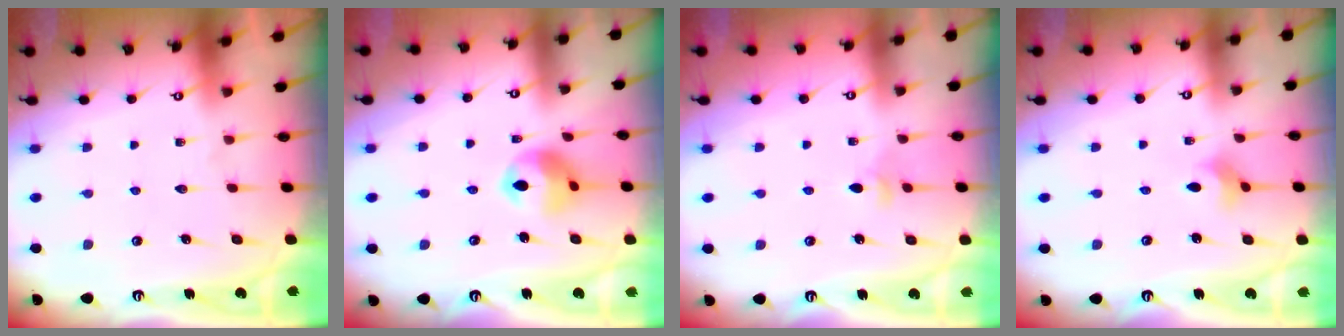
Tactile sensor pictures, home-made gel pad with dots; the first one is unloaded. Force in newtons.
{"total": 10.5, "press": 10.4, "slide": 1.3}
{"total": 3.1, "press": 3.0, "slide": 0.8}
{"total": 2.9, "press": 2.8, "slide": 0.6}